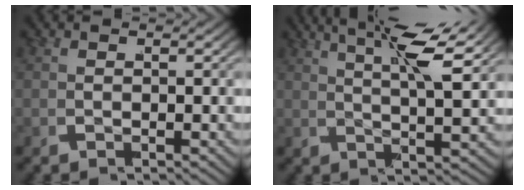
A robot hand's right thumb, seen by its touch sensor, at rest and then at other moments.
{"total": 6.2, "force": [3.7, 1.5, 4.7], "torque": [-0.070, 0.008, 0.055]}